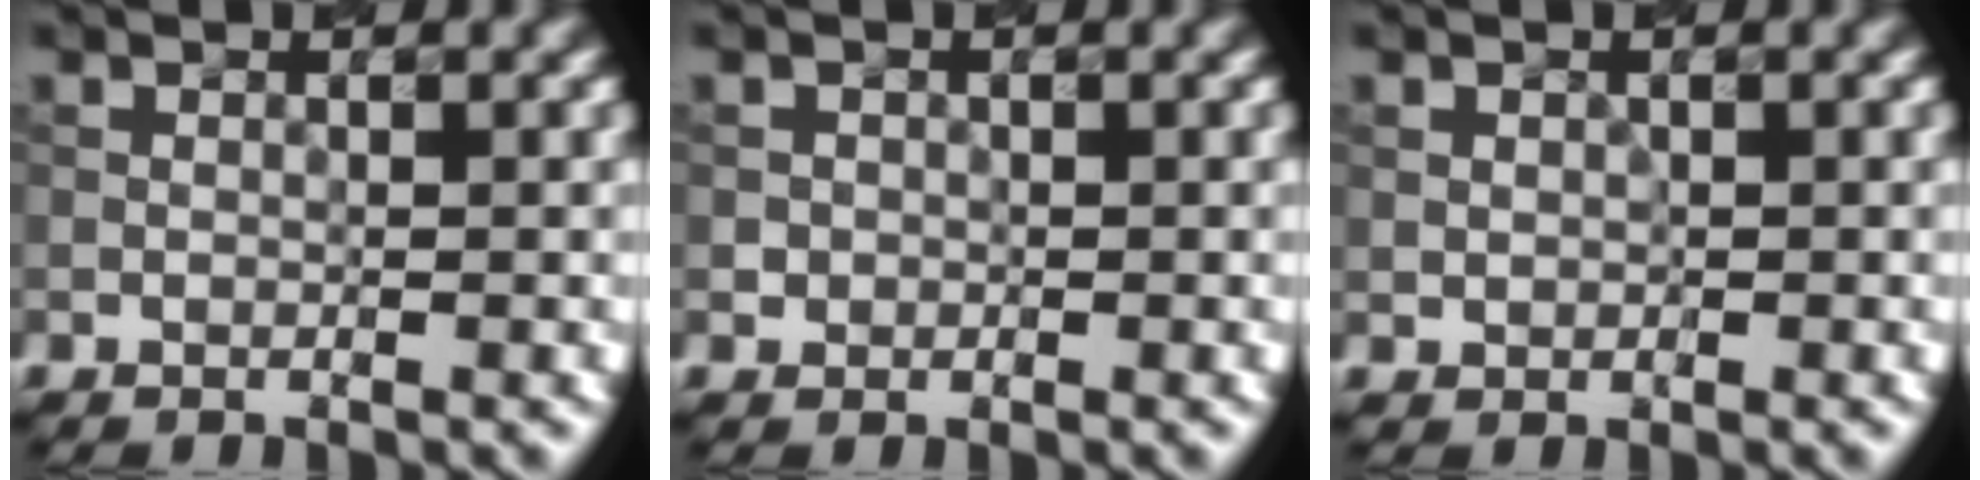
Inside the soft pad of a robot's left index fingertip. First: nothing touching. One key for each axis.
{"total": 0.7, "fx": 0.0, "fy": 0.7, "fz": 0.1, "tx": 0.005, "ty": -0.003, "tz": -0.002}
{"total": 0.6, "fx": 0.2, "fy": 0.6, "fz": 0.1, "tx": -0.002, "ty": -0.003, "tz": 0.006}